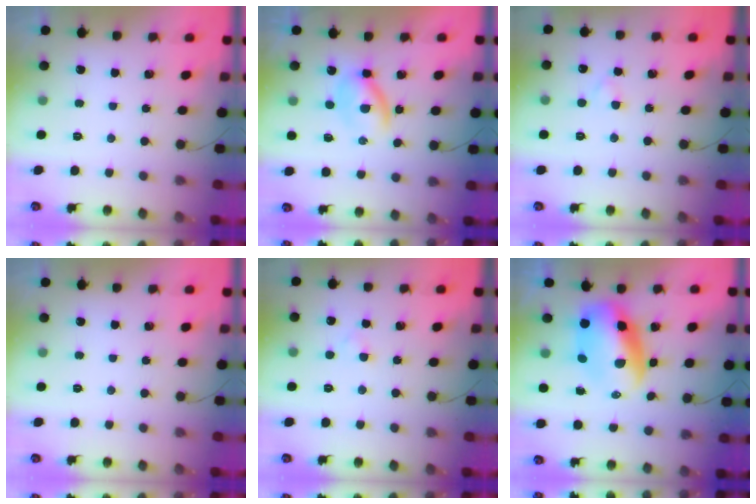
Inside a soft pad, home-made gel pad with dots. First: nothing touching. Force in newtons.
{"total": 3.9, "press": 3.9, "slide": 0.4}
{"total": 1.8, "press": 1.6, "slide": 0.9}
{"total": 0.0}
{"total": 1.5, "press": 1.3, "slide": 0.8}
{"total": 10.7, "press": 10.3, "slide": 2.7}